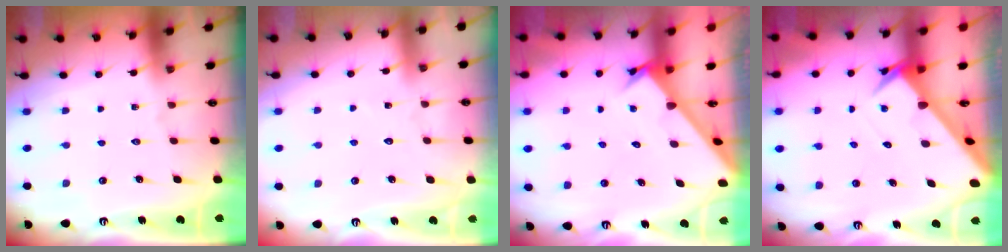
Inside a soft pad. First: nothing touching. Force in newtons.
{"total": 4.3, "press": 4.3, "slide": 0.4}
{"total": 2.4, "press": 2.4, "slide": 0.1}
{"total": 2.7, "press": 2.7, "slide": 0.1}